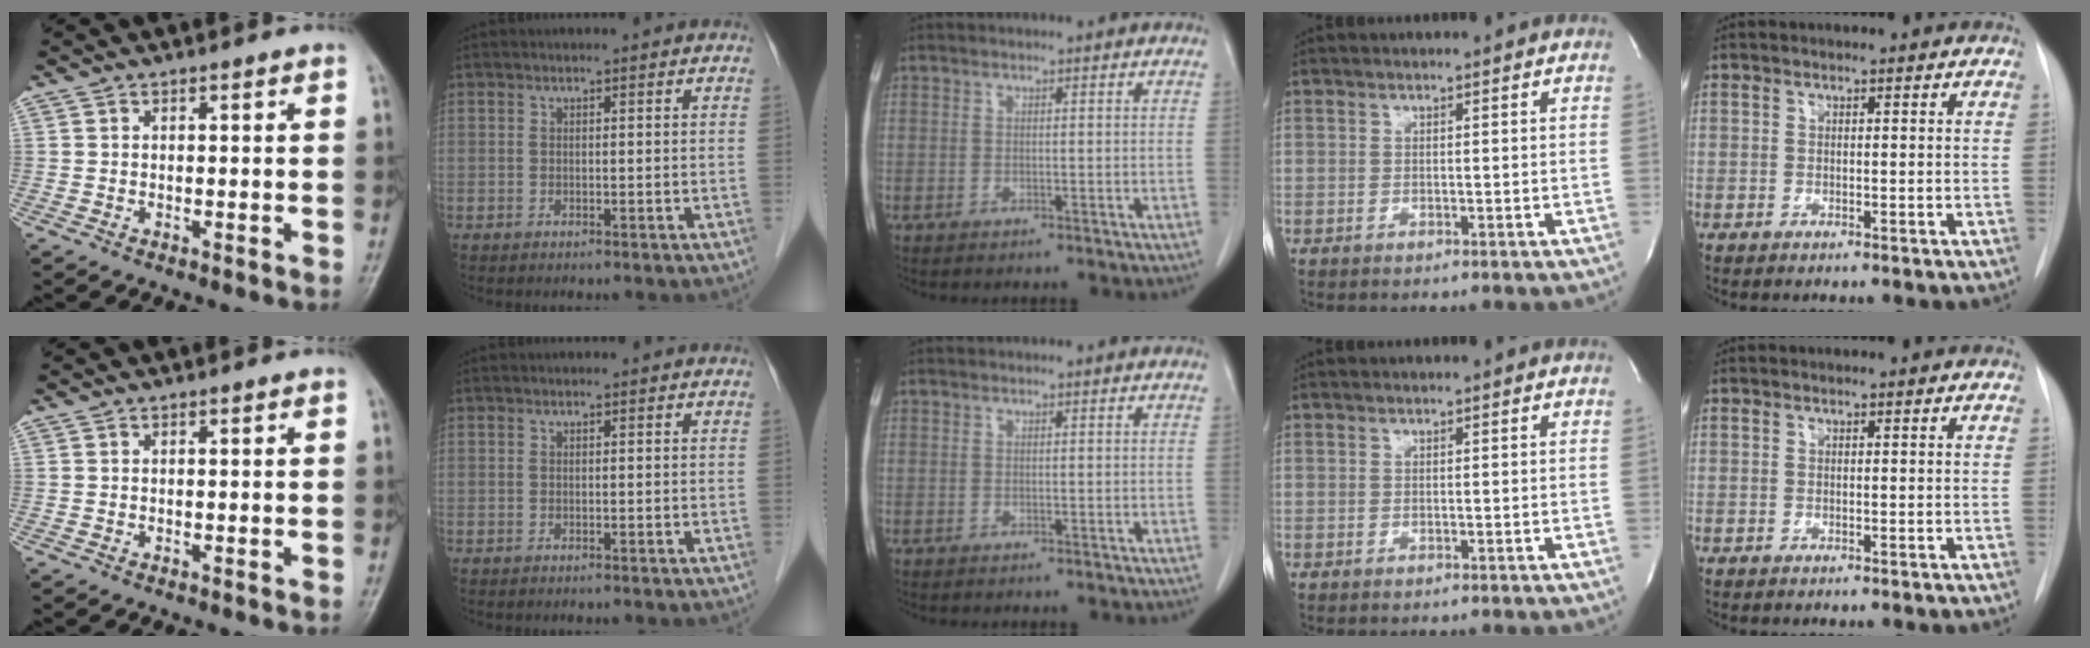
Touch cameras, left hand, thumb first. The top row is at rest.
{}